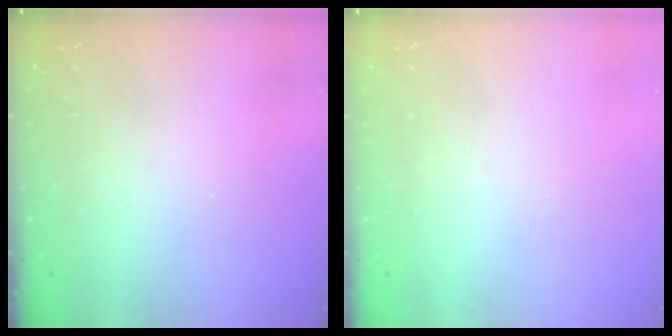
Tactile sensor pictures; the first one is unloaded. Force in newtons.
{"total": 0.0}